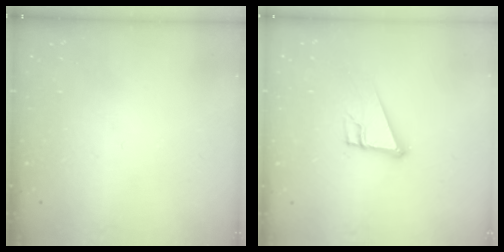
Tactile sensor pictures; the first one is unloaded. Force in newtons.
{"total": 10.6, "press": 10.1, "slide": 3.3}